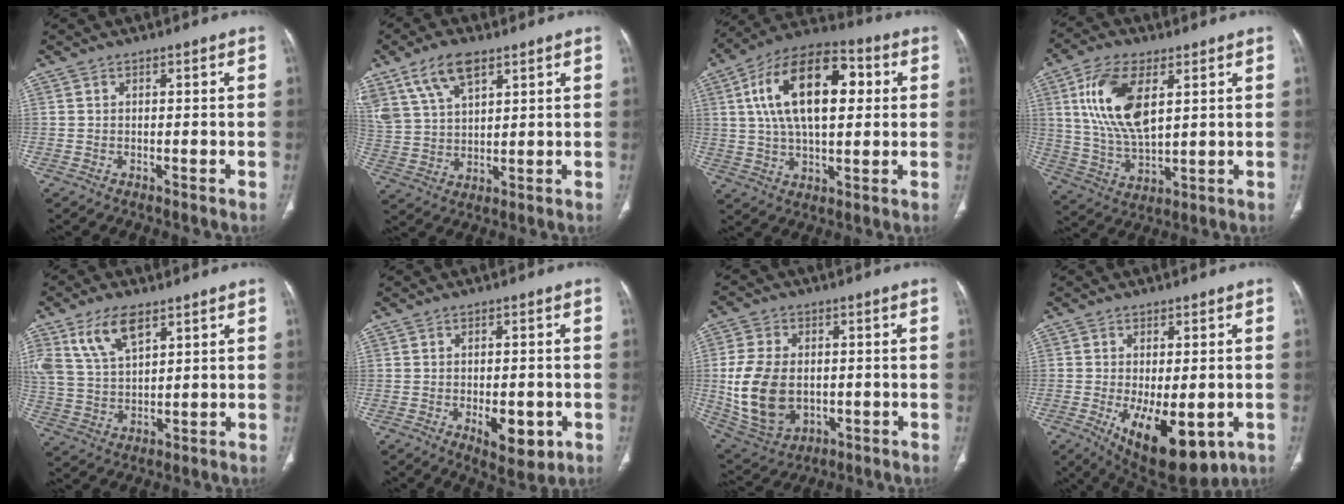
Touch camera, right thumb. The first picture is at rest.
{"total": 10.7, "force": [6.5, 5.0, 6.8], "torque": [-0.129, -0.014, 0.134]}
{"total": 20.5, "force": [4.5, 10.6, 17.0], "torque": [-0.273, 0.018, 0.068]}
{"total": 14.9, "force": [4.7, 7.2, 12.1], "torque": [-0.239, -0.015, 0.095]}
{"total": 10.6, "force": [5.9, 5.2, 7.1], "torque": [-0.134, -0.016, 0.124]}
{"total": 7.6, "force": [-2.3, 3.8, 6.2], "torque": [-0.073, -0.002, -0.019]}
{"total": 15.2, "force": [-0.8, 10.7, 10.8], "torque": [-0.202, -0.004, 0.009]}
{"total": 14.7, "force": [-5.1, 6.7, 12.1], "torque": [-0.177, -0.013, -0.055]}